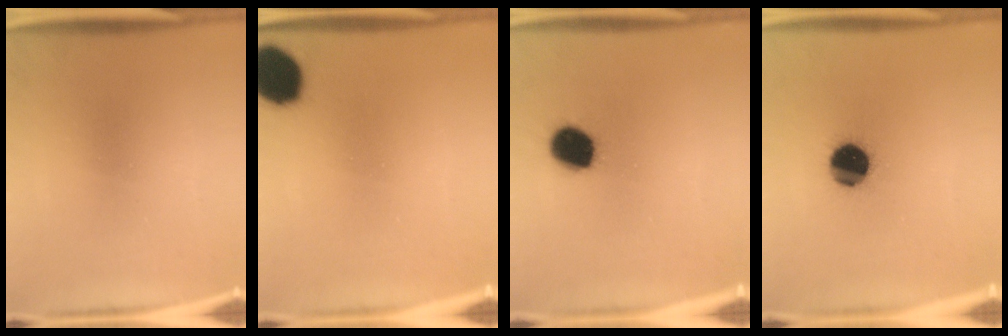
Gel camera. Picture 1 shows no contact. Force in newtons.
{"total": 13.4}
{"total": 10.5}
{"total": 13.0}